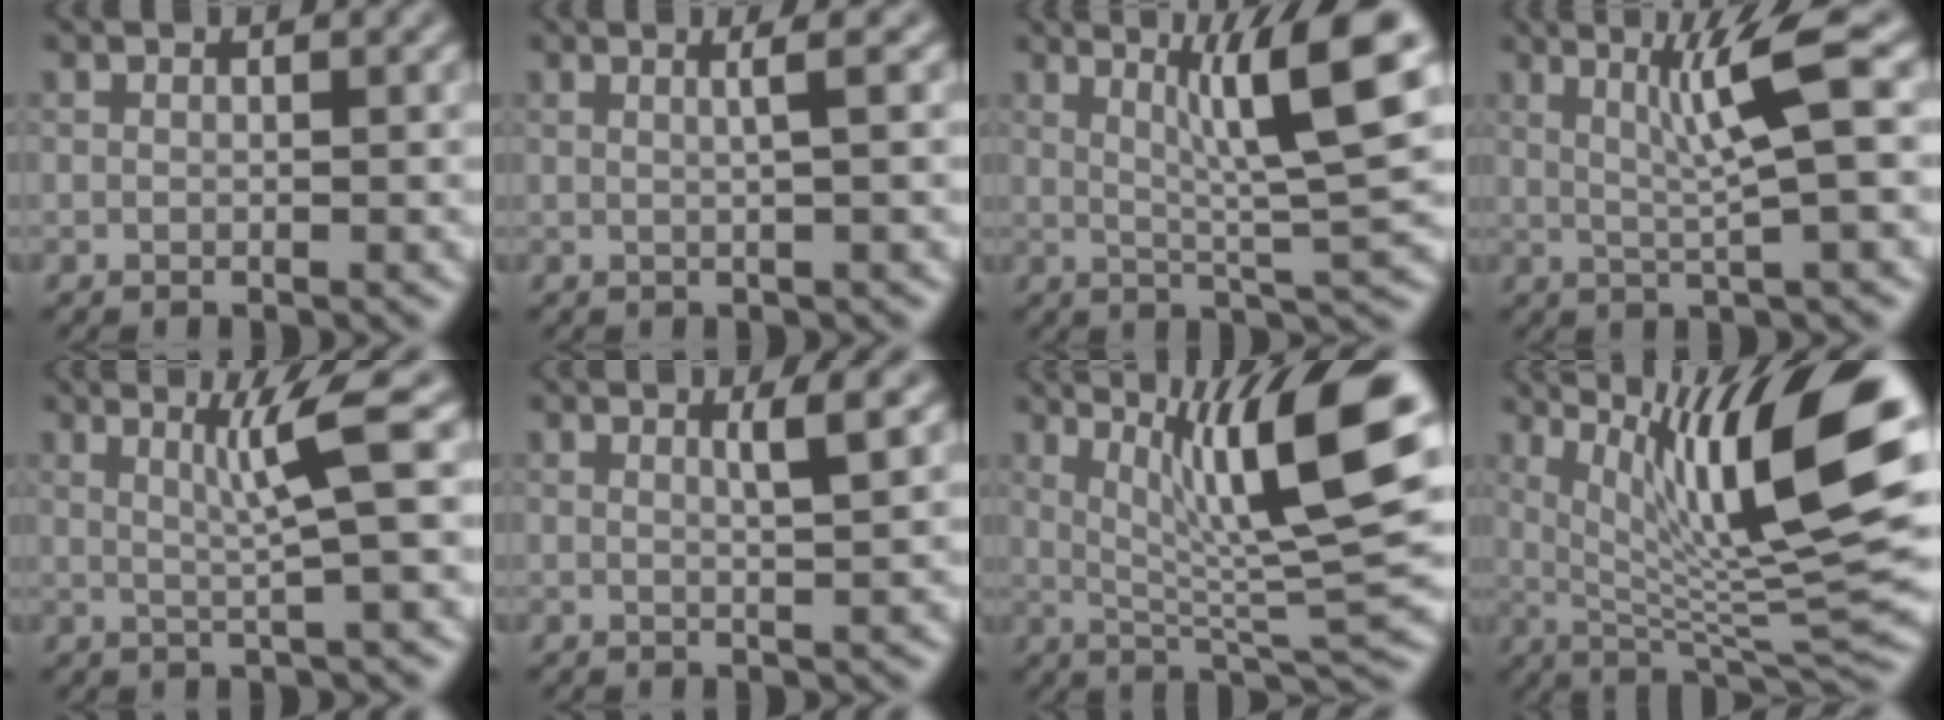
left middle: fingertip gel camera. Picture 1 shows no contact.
{"total": 2.1, "force": [0.5, 0.5, 2.0], "torque": [-0.032, 0.008, -0.001]}
{"total": 8.0, "force": [2.8, 0.9, 7.4], "torque": [-0.113, 0.010, 0.051]}
{"total": 4.8, "force": [1.3, 0.2, 4.6], "torque": [-0.083, 0.003, 0.029]}
{"total": 3.8, "force": [1.1, 0.0, 3.7], "torque": [-0.067, 0.003, 0.024]}
{"total": 2.0, "force": [0.8, 0.4, 1.8], "torque": [-0.024, 0.004, 0.009]}
{"total": 11.2, "force": [3.8, 1.8, 10.4], "torque": [-0.156, 0.002, 0.070]}
{"total": 13.6, "force": [4.3, 2.7, 12.6], "torque": [-0.200, 0.008, 0.082]}